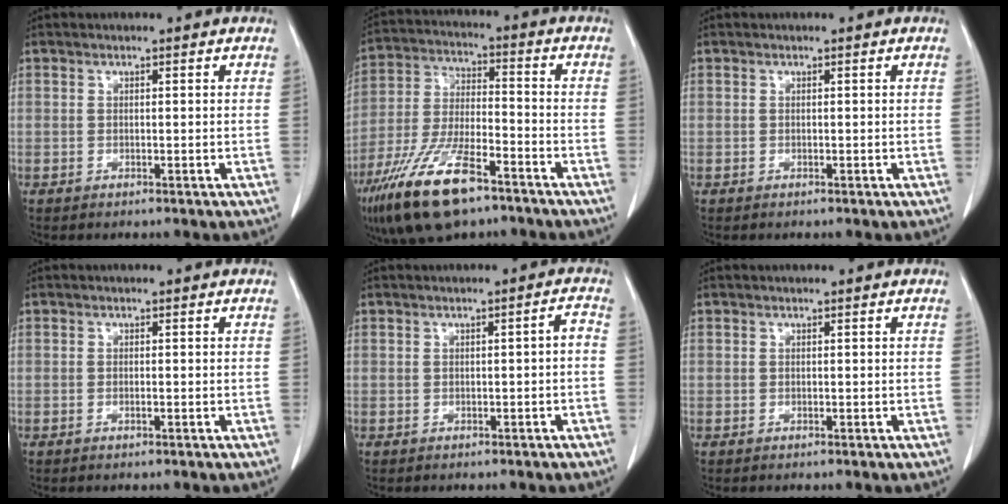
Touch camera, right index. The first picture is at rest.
{"total": 15.9, "force": [-10.1, 4.5, 11.4], "torque": [-0.241, -0.024, -0.187]}
{"total": 0.0}
{"total": 0.7, "force": [-0.3, 0.1, 0.7], "torque": [-0.013, 0.000, -0.006]}
{"total": 1.9, "force": [-0.7, 0.3, 1.8], "torque": [-0.019, 0.009, -0.011]}
{"total": 0.0}